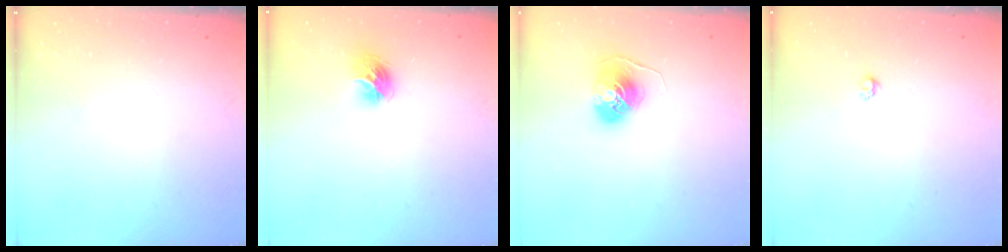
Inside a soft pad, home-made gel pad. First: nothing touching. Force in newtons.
{"total": 9.5, "press": 9.5, "slide": 0.4}
{"total": 7.5, "press": 7.5, "slide": 0.1}
{"total": 3.2, "press": 3.2, "slide": 0.3}